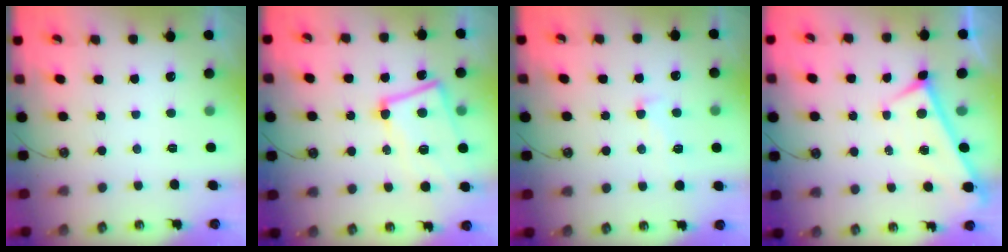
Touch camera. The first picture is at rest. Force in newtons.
{"total": 6.7, "press": 6.4, "slide": 2.1}
{"total": 2.4, "press": 1.7, "slide": 1.6}
{"total": 0.0}